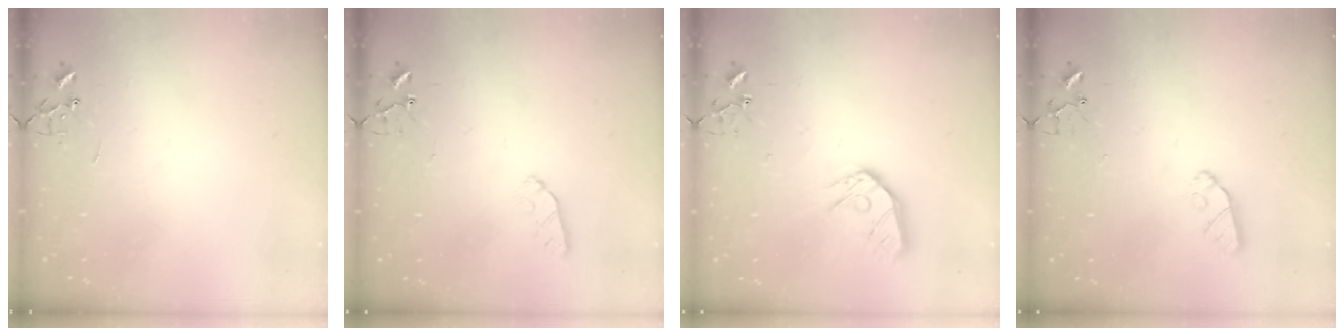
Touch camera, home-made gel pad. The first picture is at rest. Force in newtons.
{"total": 5.4, "press": 5.3, "slide": 0.7}
{"total": 11.3, "press": 11.2, "slide": 1.3}
{"total": 7.3, "press": 7.2, "slide": 0.5}